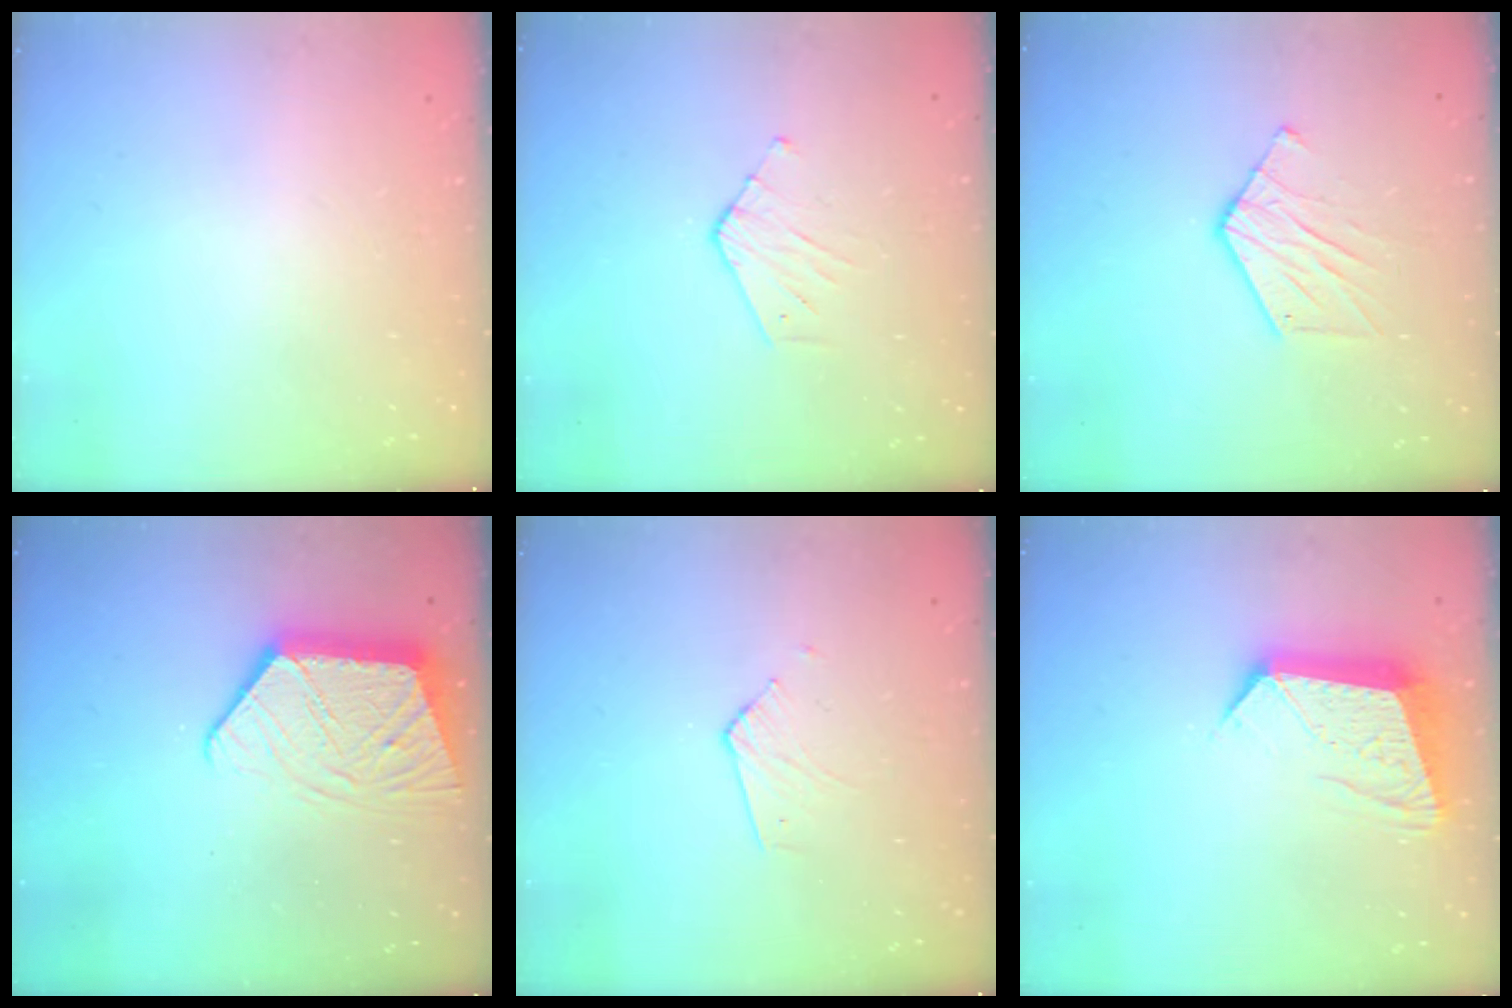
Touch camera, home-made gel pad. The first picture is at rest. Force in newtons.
{"total": 3.3, "press": 3.3, "slide": 0.3}
{"total": 8.7, "press": 8.7, "slide": 0.4}
{"total": 13.7, "press": 13.6, "slide": 1.0}
{"total": 2.9, "press": 2.9, "slide": 0.2}
{"total": 12.3, "press": 12.2, "slide": 1.1}